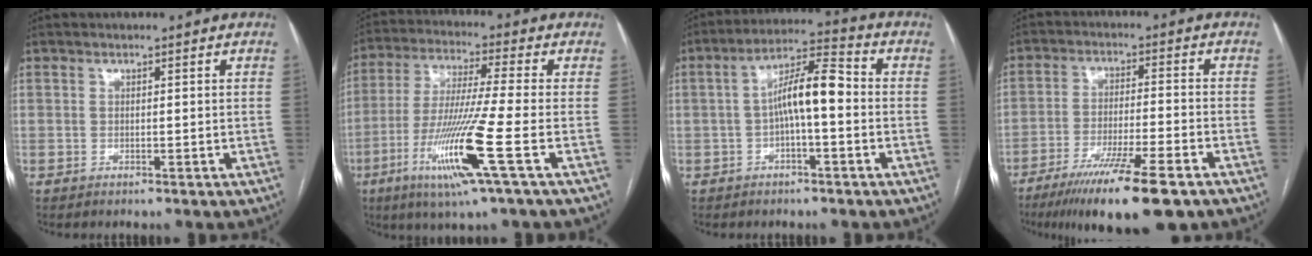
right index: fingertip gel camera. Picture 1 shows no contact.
{"total": 14.2, "force": [-5.4, -1.2, 13.1], "torque": [-0.268, -0.028, -0.105]}
{"total": 8.4, "force": [-0.6, 1.8, 8.2], "torque": [-0.147, 0.030, -0.013]}
{"total": 15.8, "force": [-10.9, 1.3, 11.4], "torque": [-0.176, -0.040, -0.176]}